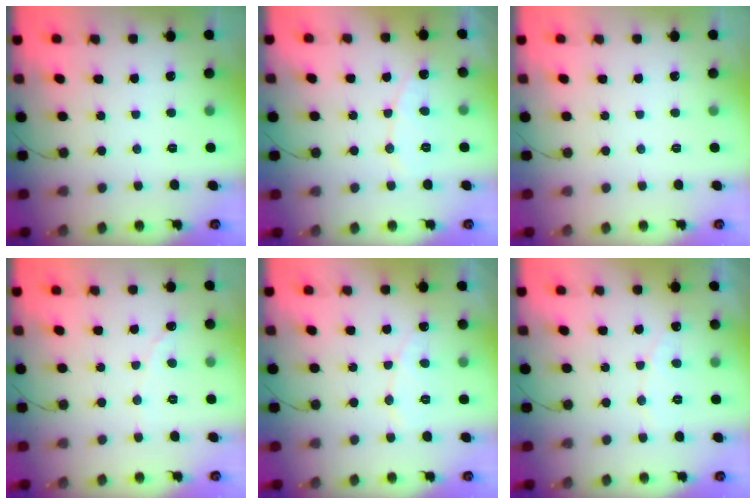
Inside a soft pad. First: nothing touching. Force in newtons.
{"total": 6.4, "press": 6.4, "slide": 0.4}
{"total": 0.0}
{"total": 0.0}
{"total": 4.9, "press": 4.9, "slide": 0.4}
{"total": 3.9, "press": 3.9, "slide": 0.2}